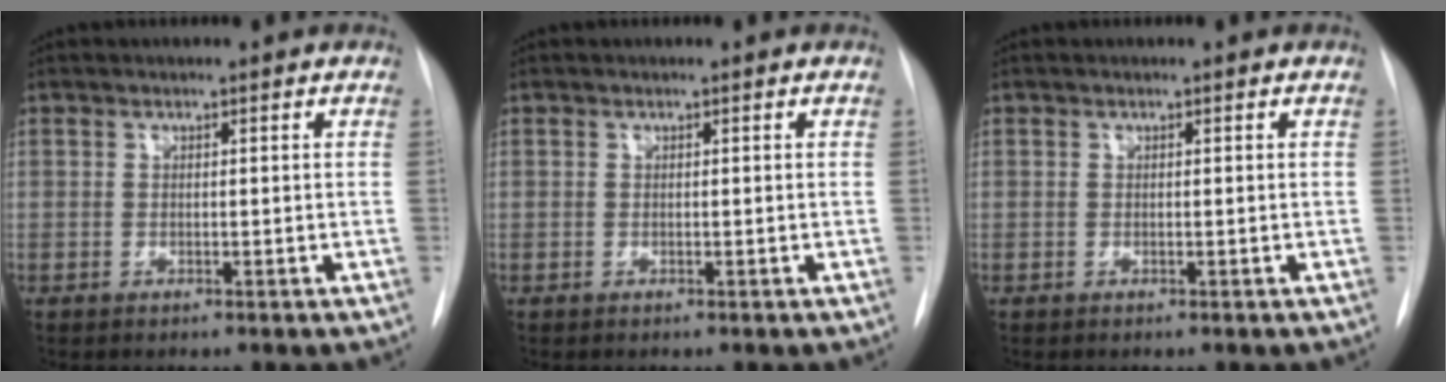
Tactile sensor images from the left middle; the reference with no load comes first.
{"total": 0.0}
{"total": 0.0}